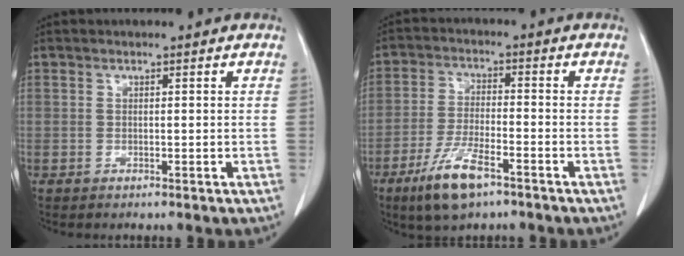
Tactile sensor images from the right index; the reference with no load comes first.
{"total": 8.7, "force": [-5.4, 2.1, 6.5], "torque": [-0.133, -0.014, -0.095]}